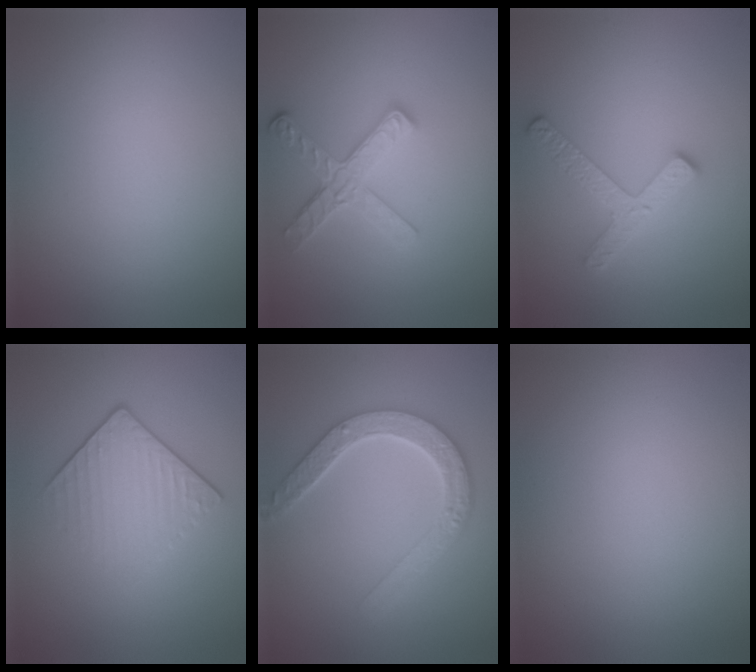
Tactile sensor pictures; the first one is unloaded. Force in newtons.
{"total": 3.4, "press": 3.1, "slide": 1.3}
{"total": 2.6, "press": 2.5, "slide": 0.4}
{"total": 4.0, "press": 2.8, "slide": 2.8}
{"total": 4.7, "press": 3.8, "slide": 2.8}
{"total": 0.0}